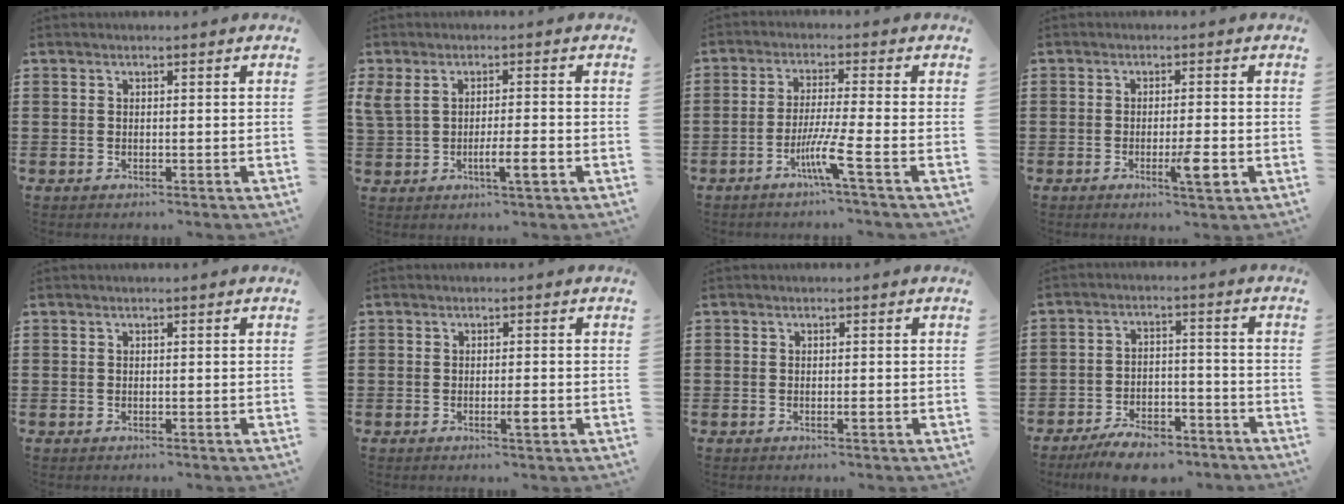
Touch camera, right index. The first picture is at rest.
{"total": 4.7, "force": [-1.4, 0.9, 4.4], "torque": [-0.083, -0.003, -0.028]}
{"total": 6.3, "force": [-3.2, -0.6, 5.4], "torque": [-0.102, -0.014, -0.060]}
{"total": 4.8, "force": [-1.8, 0.6, 4.4], "torque": [-0.083, -0.013, -0.033]}
{"total": 0.0}
{"total": 2.2, "force": [-0.9, 0.4, 2.0], "torque": [-0.034, -0.001, -0.015]}
{"total": 0.7, "force": [-0.3, 0.1, 0.6], "torque": [-0.011, -0.003, -0.005]}
{"total": 6.4, "force": [-5.7, 1.3, 2.6], "torque": [-0.045, 0.008, -0.106]}